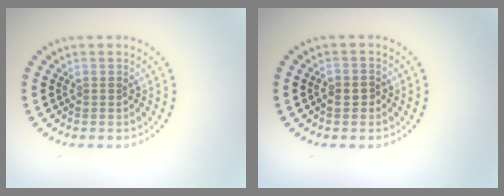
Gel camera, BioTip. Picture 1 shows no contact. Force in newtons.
{"total": 1.1, "press": 1.0, "slide": 0.4}